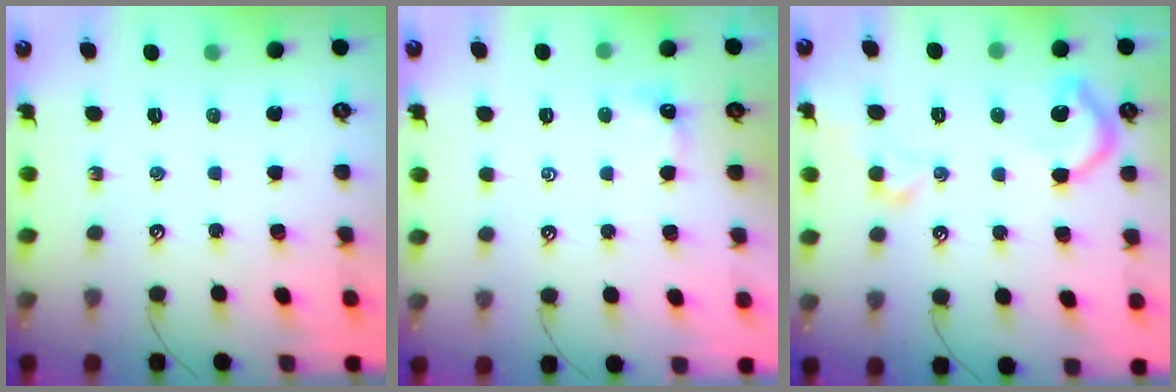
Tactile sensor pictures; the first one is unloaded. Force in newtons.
{"total": 0.0}
{"total": 6.4, "press": 6.3, "slide": 1.2}